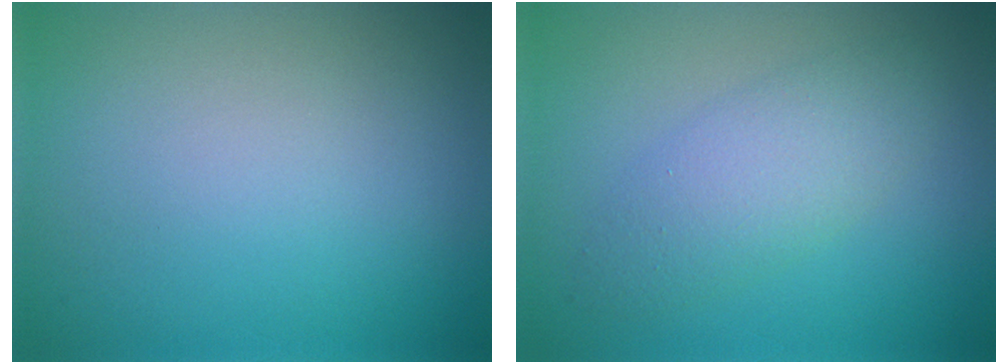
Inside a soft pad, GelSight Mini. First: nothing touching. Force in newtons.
{"total": 3.4, "press": 3.4, "slide": 0.1}